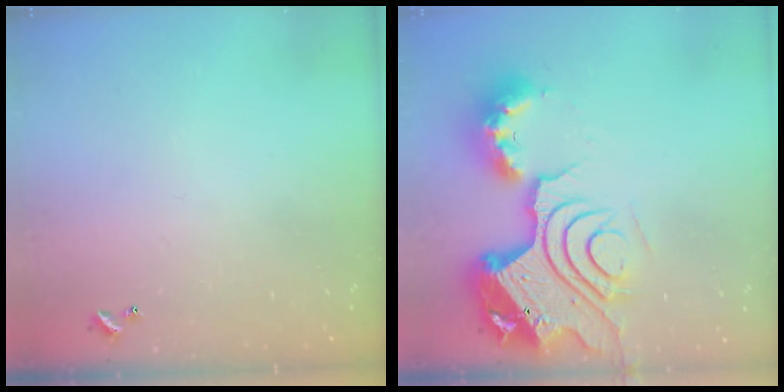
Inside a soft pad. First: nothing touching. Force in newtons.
{"total": 21.8, "press": 21.6, "slide": 2.5}